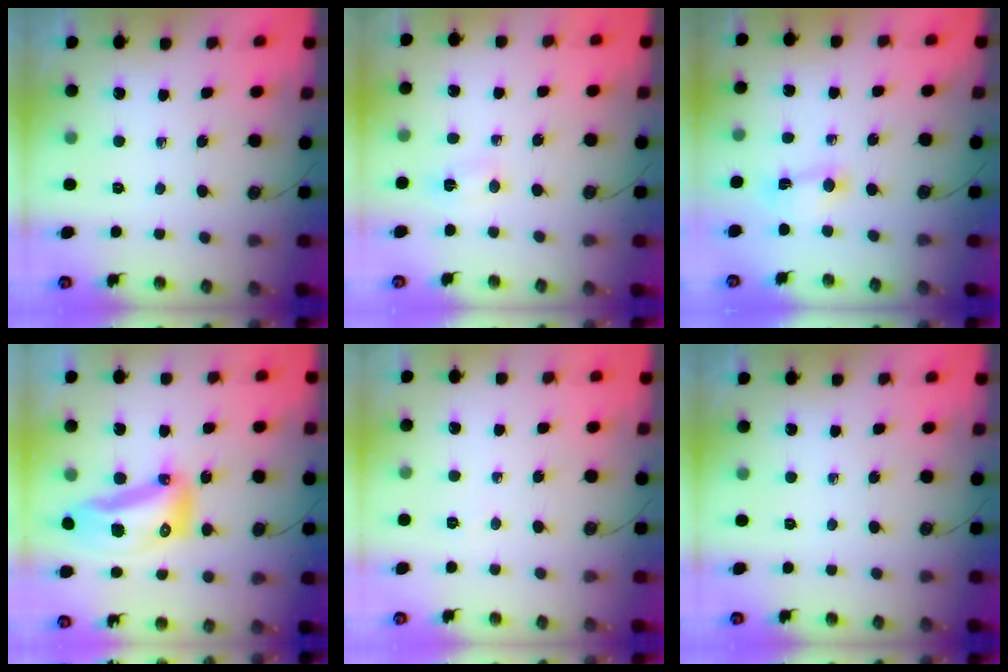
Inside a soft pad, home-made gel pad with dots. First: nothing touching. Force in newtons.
{"total": 2.0, "press": 1.5, "slide": 1.3}
{"total": 2.0, "press": 2.0, "slide": 0.4}
{"total": 14.3, "press": 14.2, "slide": 1.7}
{"total": 14.0, "press": 3.7, "slide": 13.5}
{"total": 0.0}